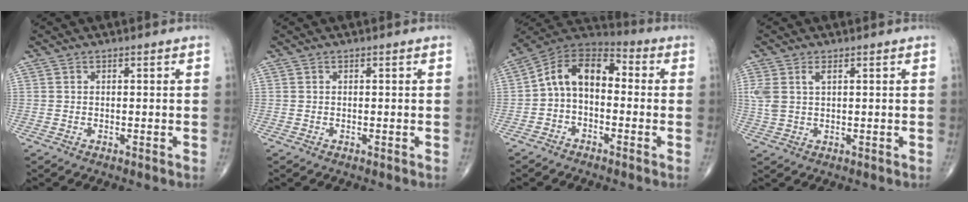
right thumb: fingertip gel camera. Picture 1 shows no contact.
{"total": 0.0}
{"total": 11.3, "force": [-0.5, 7.3, 8.6], "torque": [-0.127, 0.048, -0.026]}
{"total": 4.4, "force": [1.5, 2.2, 3.5], "torque": [-0.092, 0.009, 0.037]}